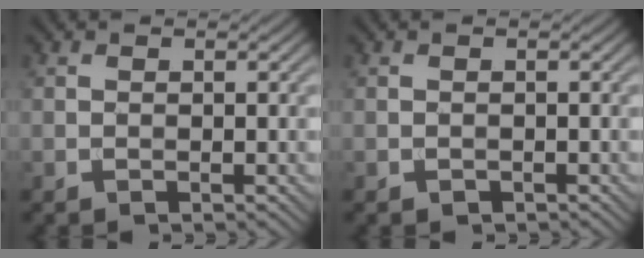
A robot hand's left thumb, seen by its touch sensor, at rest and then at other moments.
{"total": 0.5, "force": [-0.3, 0.4, 0.1], "torque": [0.000, -0.005, -0.004]}